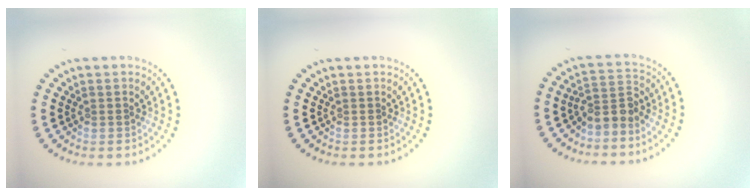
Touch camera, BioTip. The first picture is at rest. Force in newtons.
{"total": 0.0}
{"total": 2.6, "press": 2.0, "slide": 1.8}